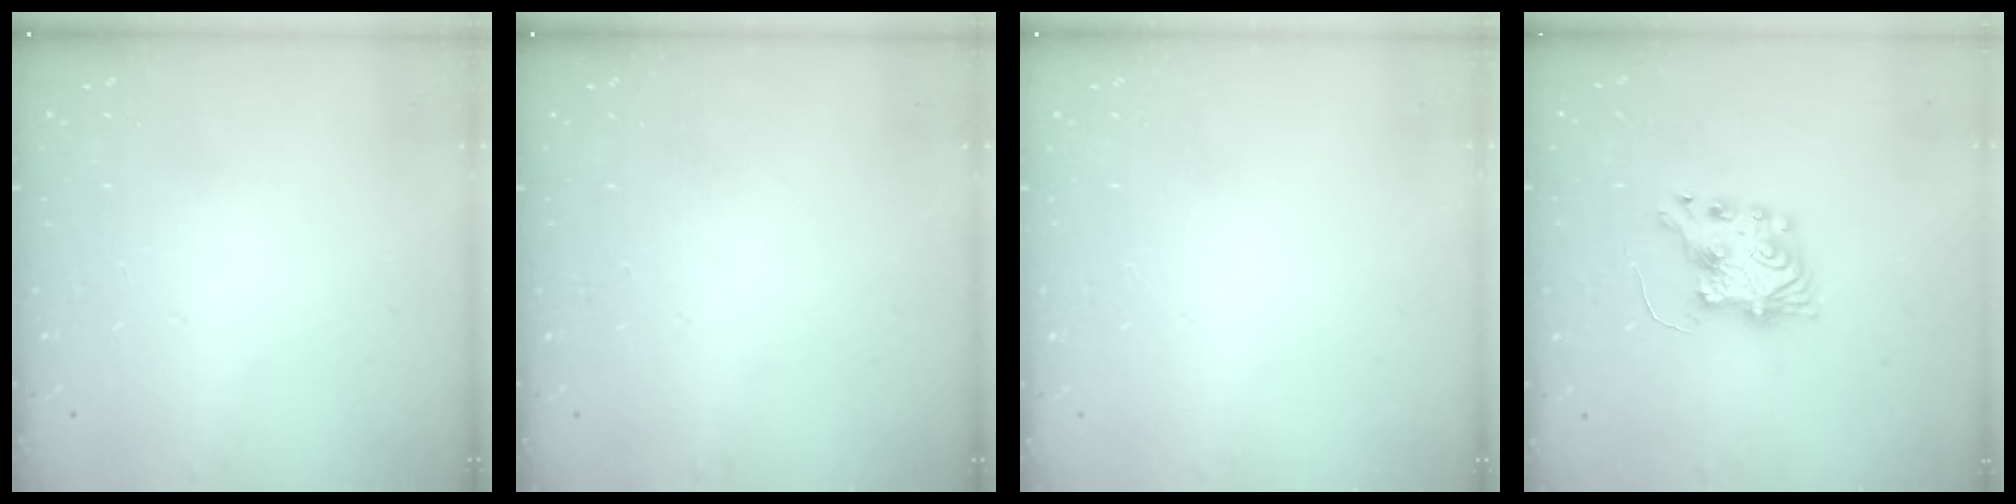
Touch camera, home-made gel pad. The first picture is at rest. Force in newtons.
{"total": 0.0}
{"total": 0.0}
{"total": 7.8, "press": 7.7, "slide": 0.4}